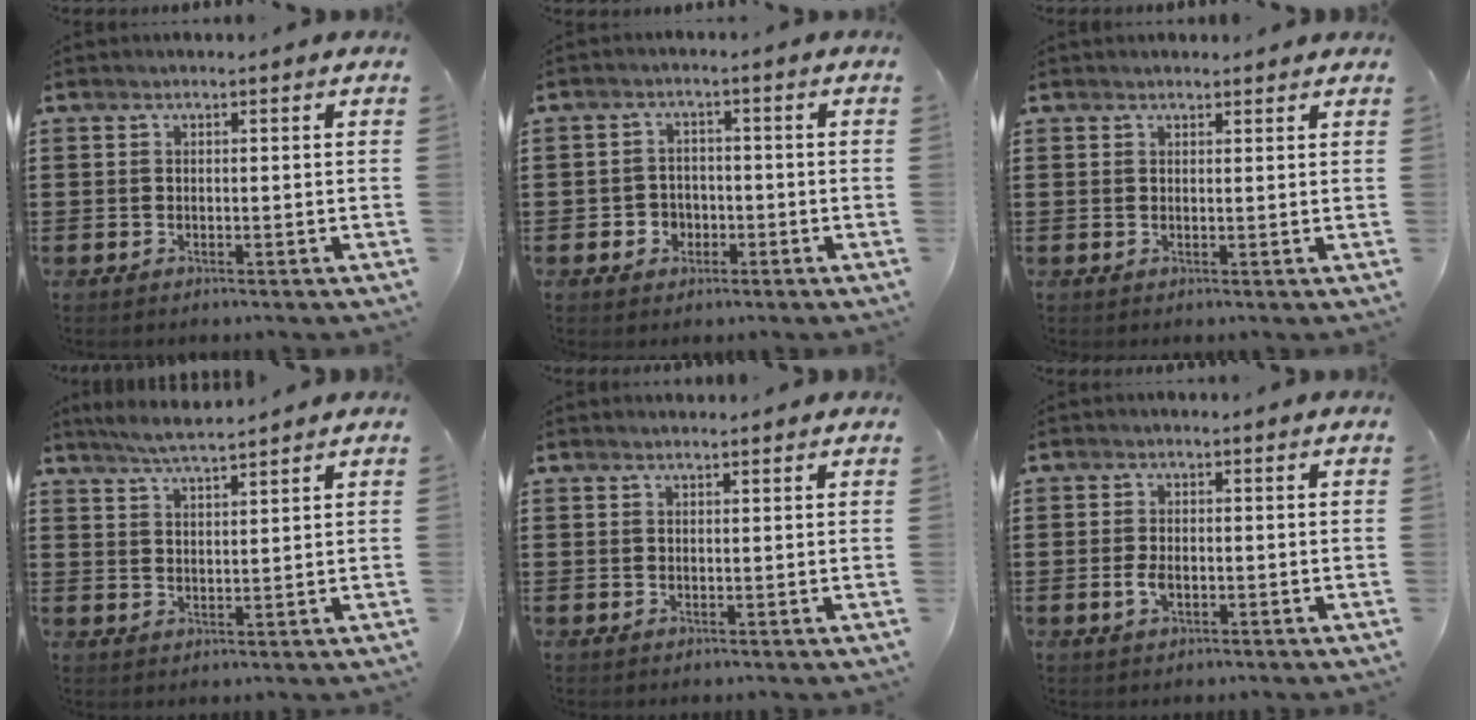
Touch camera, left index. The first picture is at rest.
{"total": 2.8, "force": [-1.4, 2.3, 0.7], "torque": [-0.021, 0.004, -0.031]}
{"total": 1.2, "force": [1.1, 0.2, 0.1], "torque": [-0.004, 0.002, 0.023]}
{"total": 4.5, "force": [4.1, 0.0, 1.7], "torque": [-0.045, -0.008, 0.074]}
{"total": 1.1, "force": [1.0, 0.1, 0.4], "torque": [-0.008, 0.000, 0.019]}
{"total": 2.3, "force": [-0.5, 1.2, 1.9], "torque": [-0.053, -0.004, -0.013]}